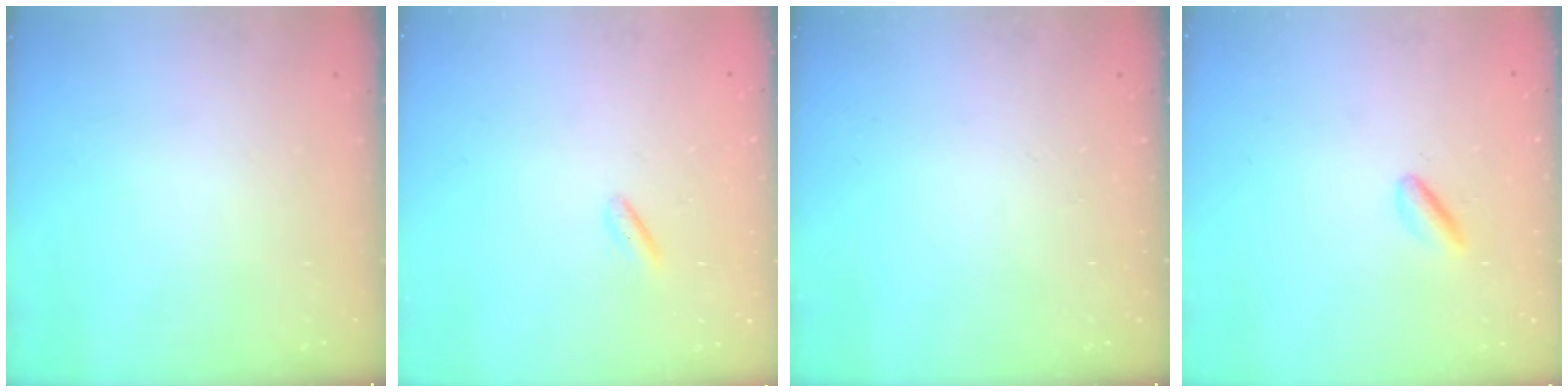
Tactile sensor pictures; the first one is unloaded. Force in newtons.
{"total": 1.4, "press": 1.1, "slide": 0.8}
{"total": 0.0}
{"total": 2.5, "press": 2.4, "slide": 0.8}